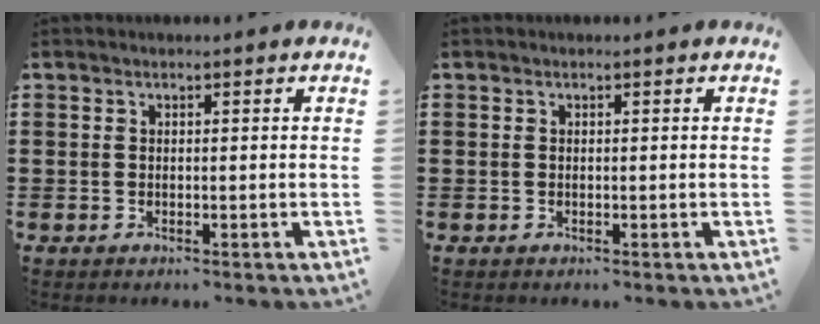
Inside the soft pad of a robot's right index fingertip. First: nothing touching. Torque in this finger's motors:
{"motor_torque": [0.12, 0.57, 0.00, 0.00]}